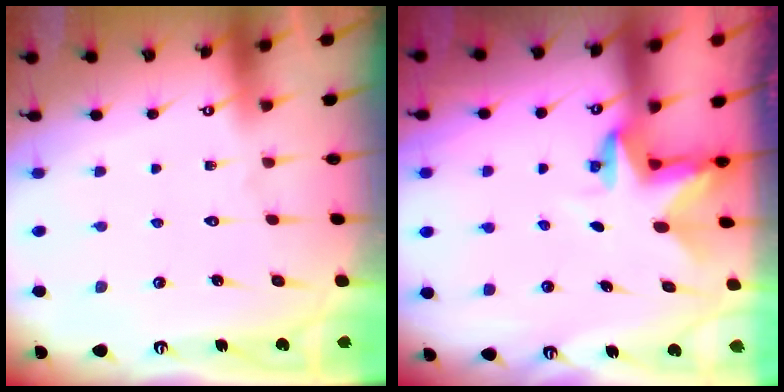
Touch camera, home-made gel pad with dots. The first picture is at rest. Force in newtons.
{"total": 2.9, "press": 2.9, "slide": 0.2}